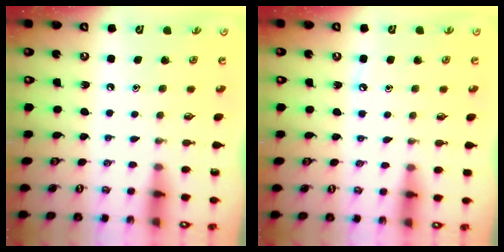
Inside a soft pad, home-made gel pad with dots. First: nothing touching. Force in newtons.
{"total": 3.1, "press": 3.0, "slide": 0.4}